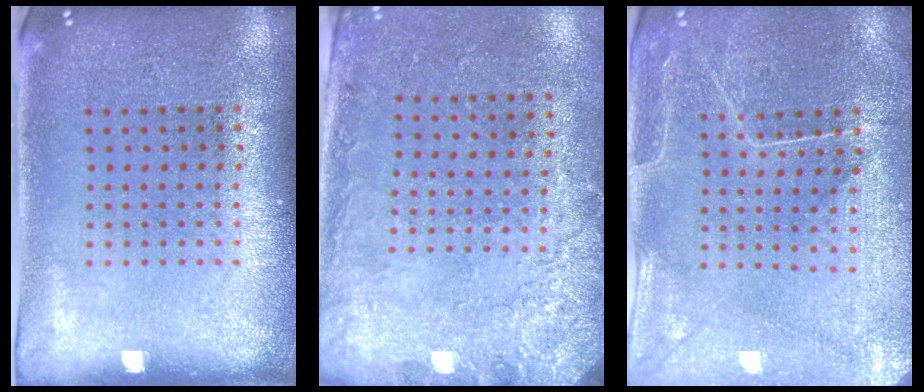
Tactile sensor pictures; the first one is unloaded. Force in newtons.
{"total": 2.7, "press": 2.0, "slide": 1.8}
{"total": 0.7, "press": 0.5, "slide": 0.4}